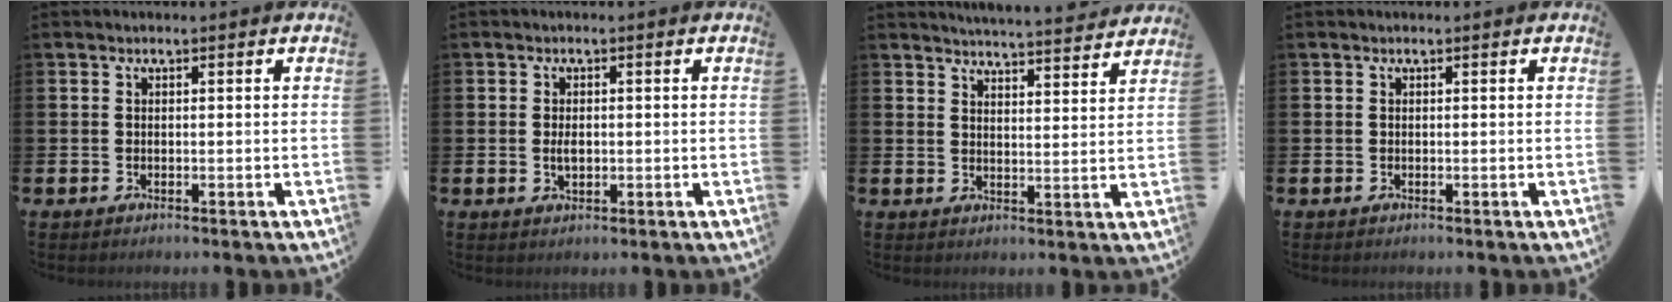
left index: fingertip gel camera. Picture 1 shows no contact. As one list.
[{"total": 1.8, "force": [0.0, 1.0, 1.5], "torque": [-0.019, 0.000, -0.003]}, {"total": 4.8, "force": [4.7, -0.3, 0.2], "torque": [-0.014, -0.035, 0.083]}, {"total": 0.0}]